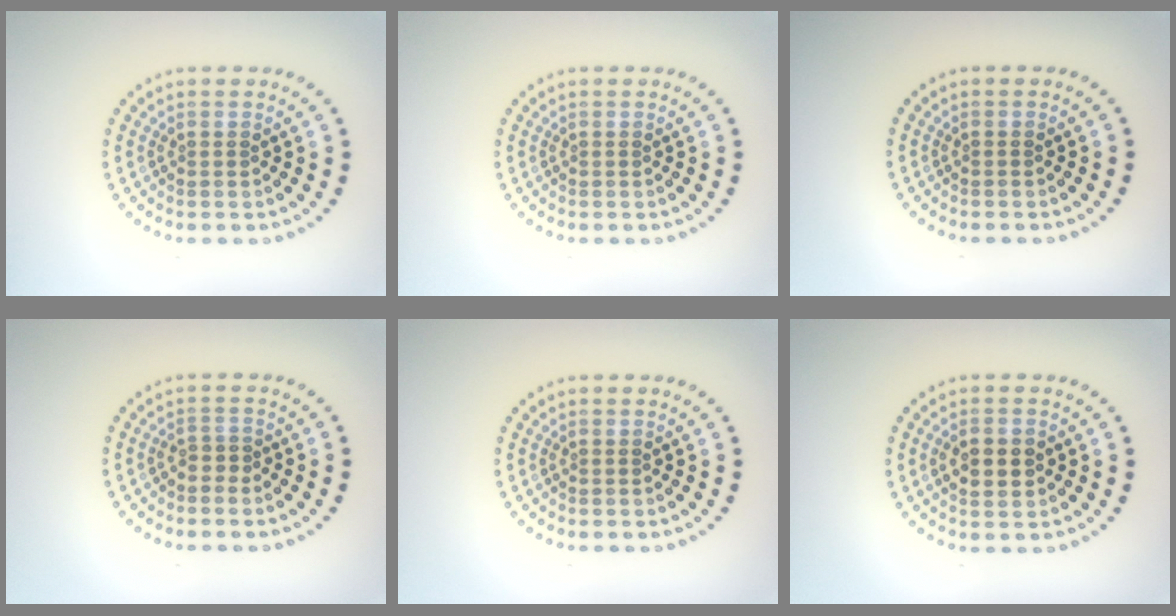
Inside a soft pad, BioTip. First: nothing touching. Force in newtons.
{"total": 0.0}
{"total": 0.0}
{"total": 1.0, "press": 0.7, "slide": 0.7}
{"total": 0.0}
{"total": 2.5, "press": 2.5, "slide": 0.1}